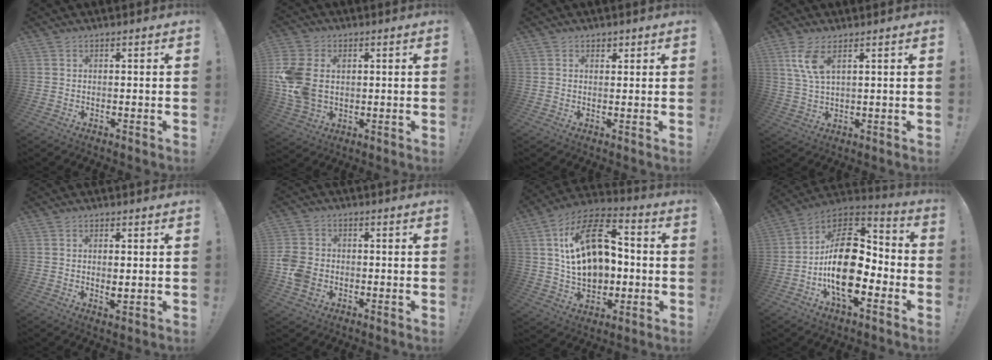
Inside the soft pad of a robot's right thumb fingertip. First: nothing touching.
{"total": 13.5, "force": [1.7, 10.2, 8.6], "torque": [-0.179, -0.010, 0.033]}
{"total": 2.9, "force": [1.4, 2.4, 0.9], "torque": [-0.003, -0.003, 0.023]}
{"total": 7.3, "force": [3.5, 2.7, 5.8], "torque": [-0.108, -0.015, 0.062]}
{"total": 2.4, "force": [0.4, 0.9, 2.2], "torque": [-0.029, -0.004, 0.006]}
{"total": 9.1, "force": [-2.4, 7.2, 5.0], "torque": [-0.119, 0.014, -0.044]}
{"total": 21.1, "force": [3.3, 13.7, 15.8], "torque": [-0.252, -0.001, 0.065]}
{"total": 21.9, "force": [-3.3, 12.1, 18.0], "torque": [-0.324, 0.022, -0.046]}